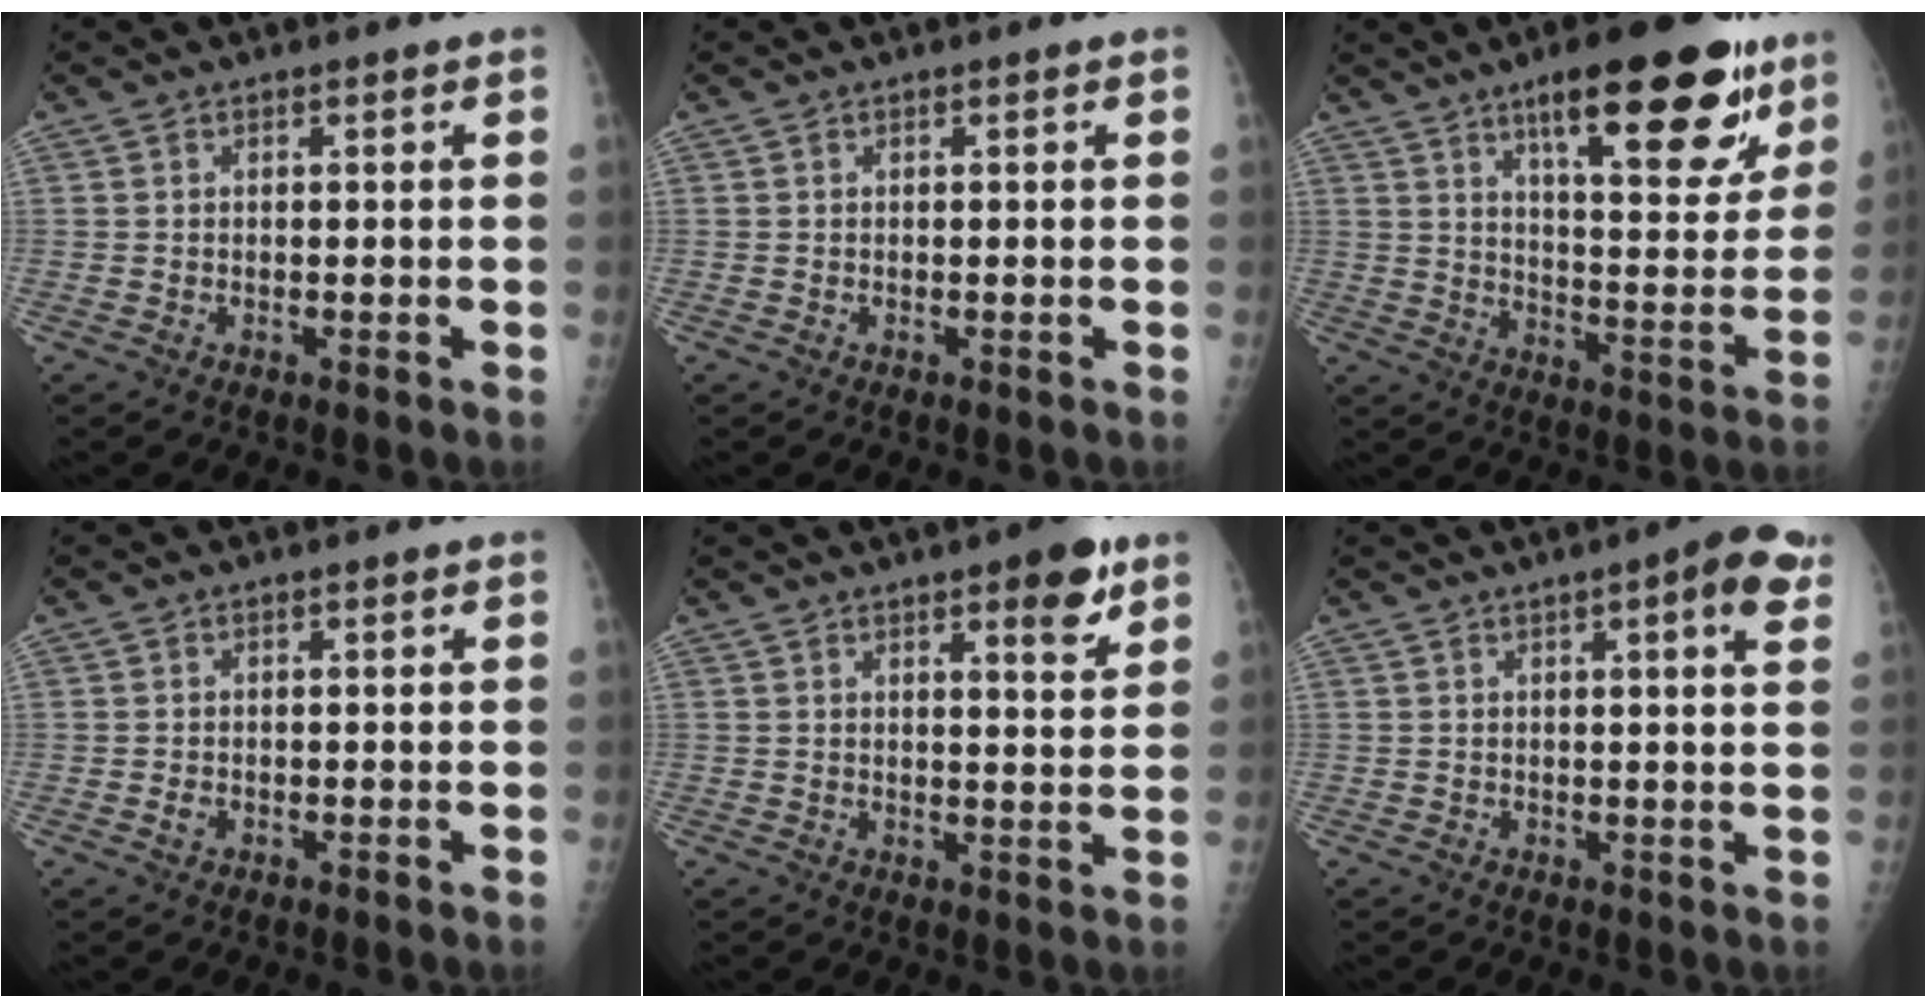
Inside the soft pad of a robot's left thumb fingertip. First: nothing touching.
{"total": 0.0}
{"total": 21.6, "force": [12.8, 6.9, 15.9], "torque": [-0.183, -0.051, 0.190]}
{"total": 0.8, "force": [-0.3, 0.7, 0.3], "torque": [-0.004, 0.000, -0.005]}
{"total": 6.7, "force": [4.0, 1.9, 5.0], "torque": [-0.051, -0.021, 0.050]}
{"total": 7.3, "force": [3.5, 1.3, 6.3], "torque": [-0.073, -0.005, 0.037]}